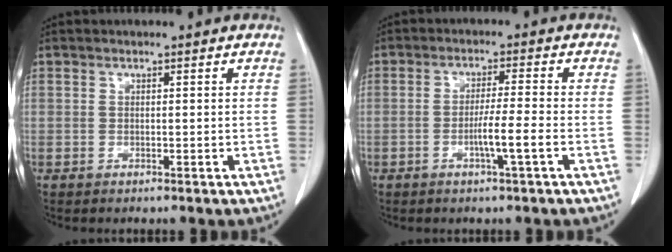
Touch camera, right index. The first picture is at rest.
{"total": 4.7, "force": [-1.7, -0.7, 4.3], "torque": [-0.076, -0.005, -0.033]}